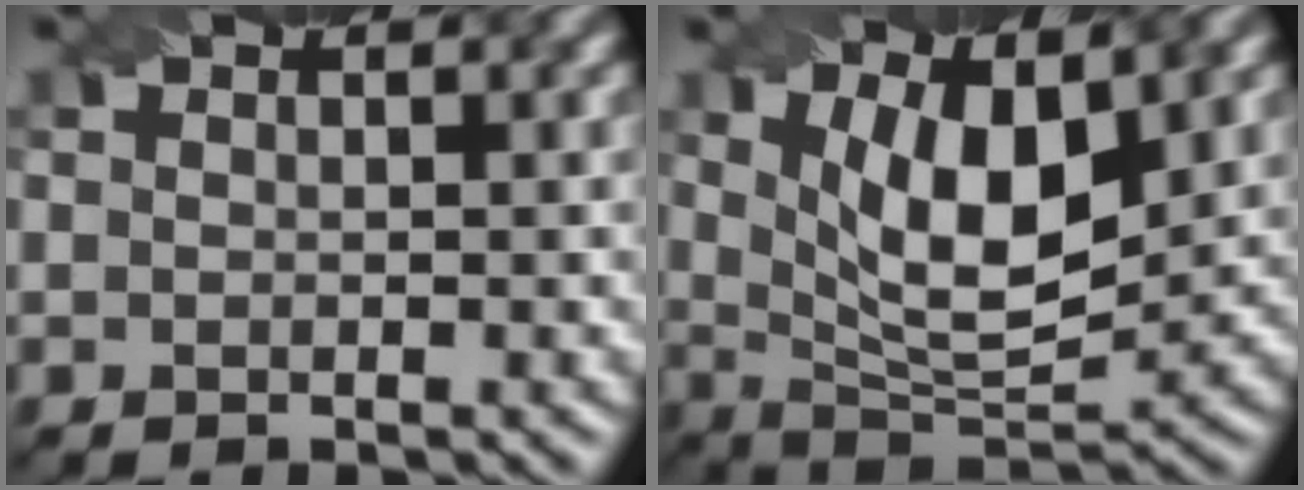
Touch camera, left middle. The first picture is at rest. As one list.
[{"total": 8.0, "force": [2.6, 3.3, 6.8], "torque": [-0.126, -0.008, 0.047]}]